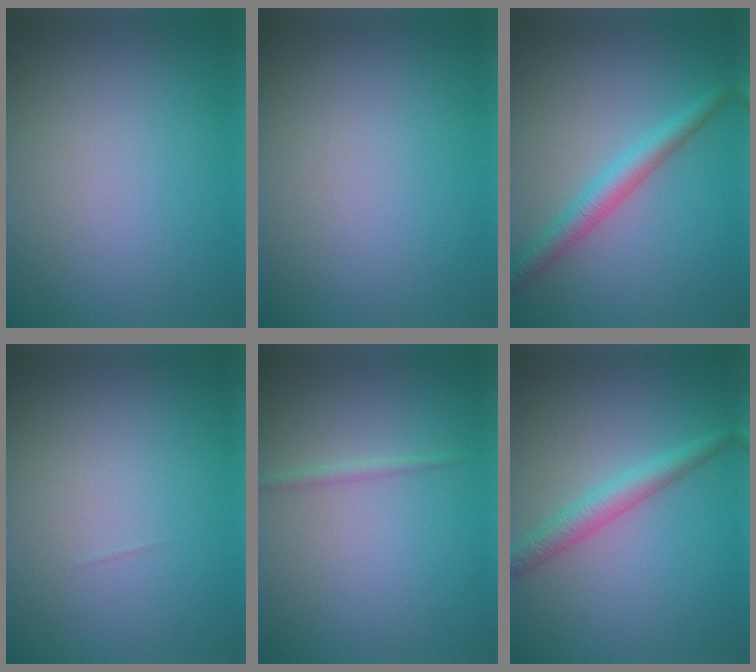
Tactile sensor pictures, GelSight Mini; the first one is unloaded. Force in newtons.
{"total": 0.0}
{"total": 3.0, "press": 3.0, "slide": 0.0}
{"total": 0.0}
{"total": 0.7, "press": 0.7, "slide": 0.0}
{"total": 2.7, "press": 2.7, "slide": 0.1}